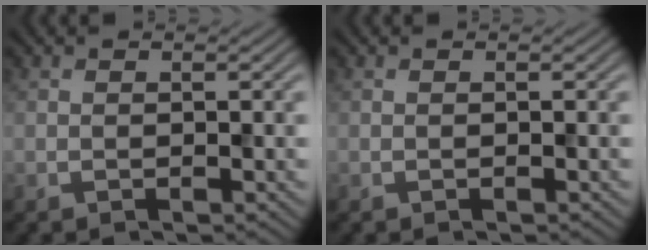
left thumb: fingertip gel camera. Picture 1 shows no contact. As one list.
[{"total": 0.0}]